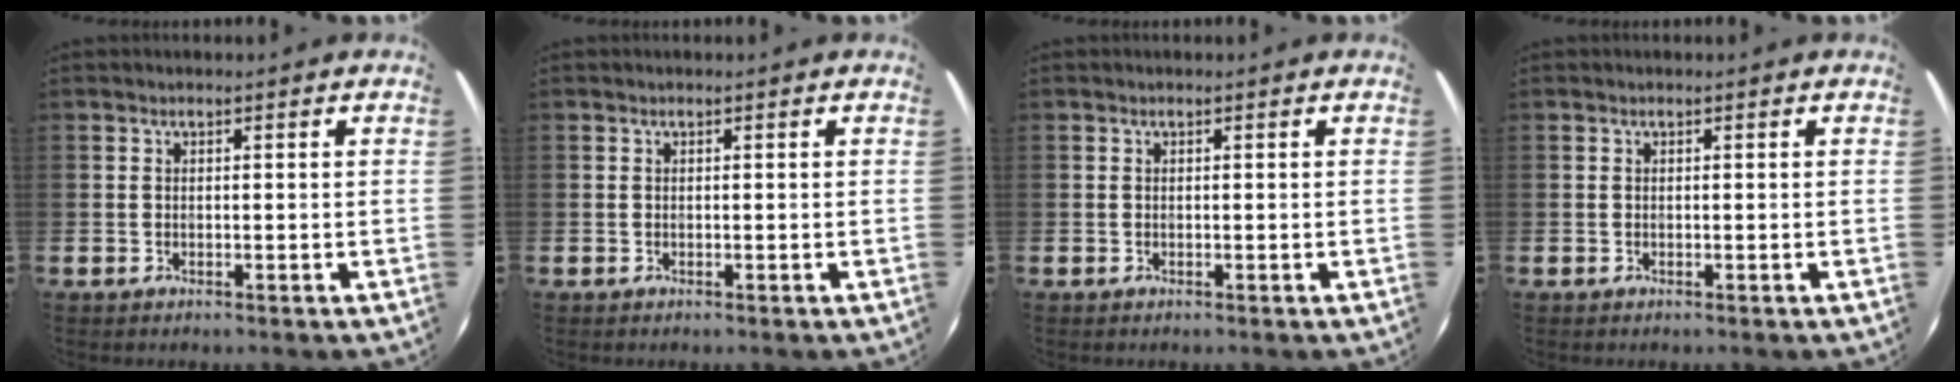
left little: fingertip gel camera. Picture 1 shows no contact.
{"total": 0.0}
{"total": 0.0}
{"total": 0.0}